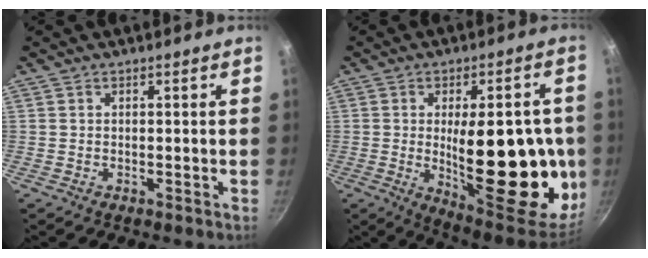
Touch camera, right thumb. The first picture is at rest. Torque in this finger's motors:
{"motor_torque": [-0.36, 2.47, 2.74, -0.02, 0.46]}